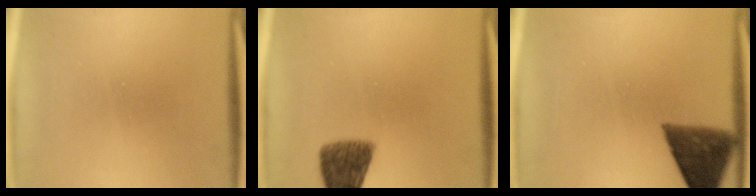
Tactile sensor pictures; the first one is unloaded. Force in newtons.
{"total": 7.5}
{"total": 9.7}